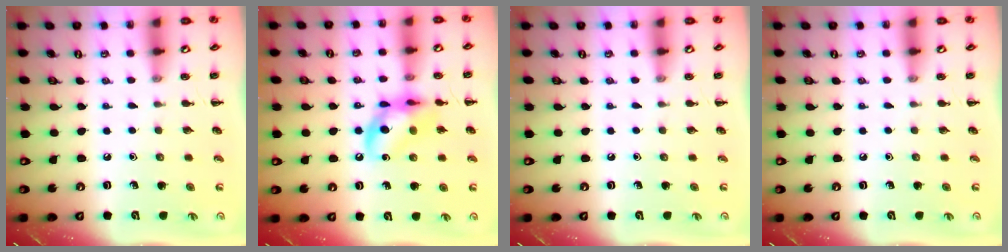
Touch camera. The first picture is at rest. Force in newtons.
{"total": 12.4, "press": 12.1, "slide": 2.7}
{"total": 0.0}
{"total": 0.0}